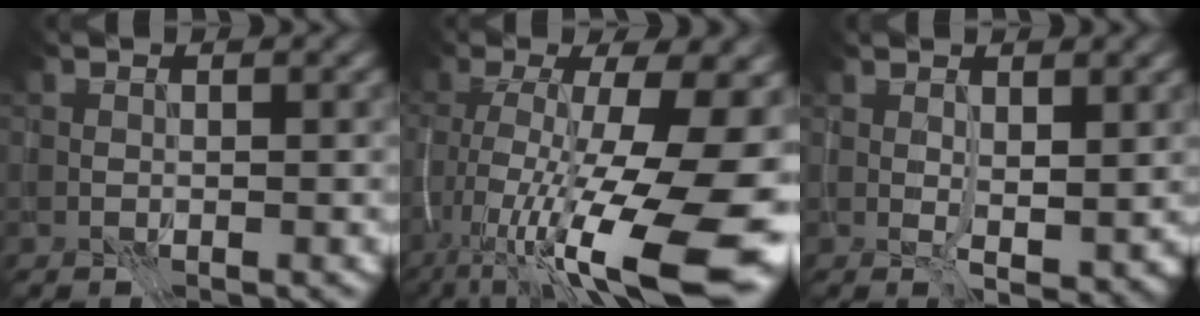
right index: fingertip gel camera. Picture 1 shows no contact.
{"total": 17.3, "force": [-6.8, 4.5, 15.2], "torque": [-0.253, 0.005, -0.112]}
{"total": 2.5, "force": [0.8, 0.8, 2.2], "torque": [-0.038, -0.003, 0.023]}